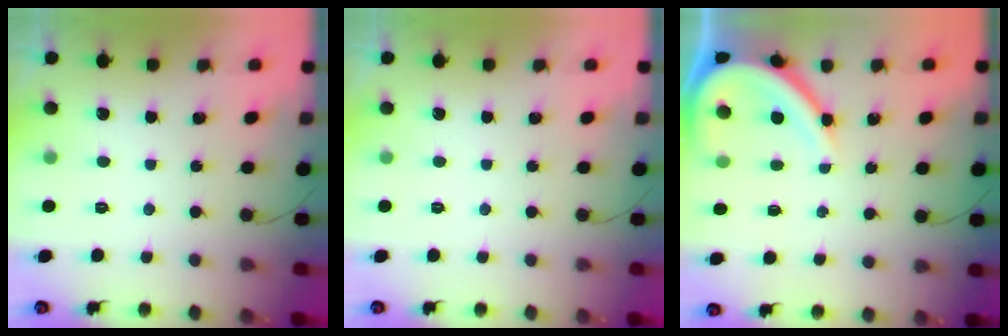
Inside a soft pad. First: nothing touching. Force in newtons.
{"total": 0.0}
{"total": 10.1, "press": 10.1, "slide": 1.1}